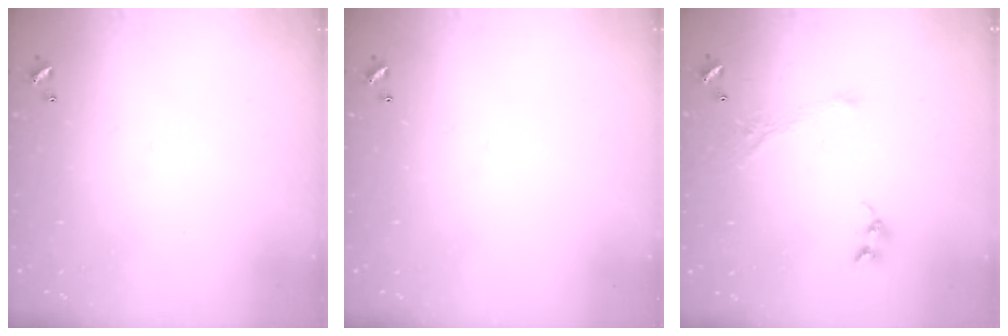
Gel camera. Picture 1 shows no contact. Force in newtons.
{"total": 0.0}
{"total": 2.9, "press": 2.8, "slide": 0.4}